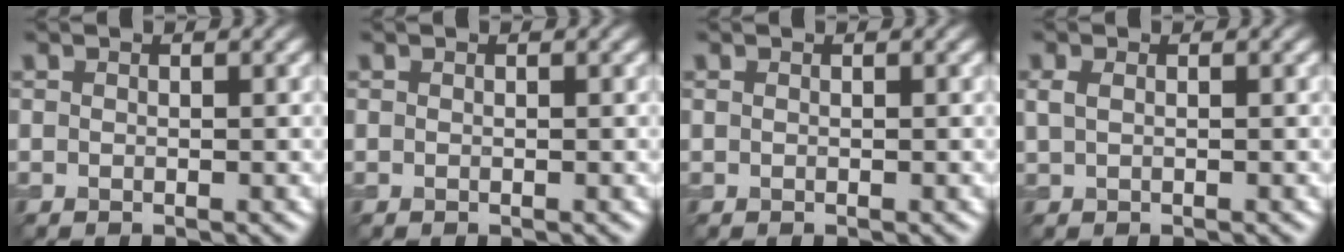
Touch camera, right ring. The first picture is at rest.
{"total": 0.0}
{"total": 0.0}
{"total": 1.0, "force": [0.2, 0.5, 0.8], "torque": [-0.021, -0.003, 0.004]}